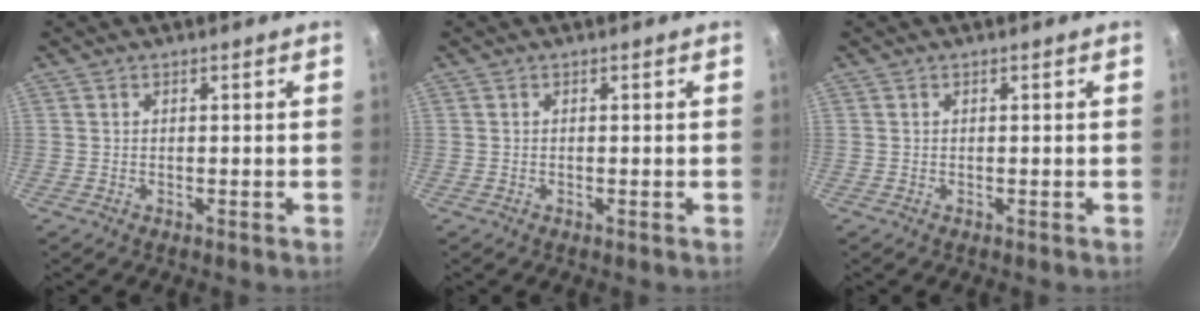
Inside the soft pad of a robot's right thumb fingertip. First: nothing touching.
{"total": 0.0}
{"total": 0.0}